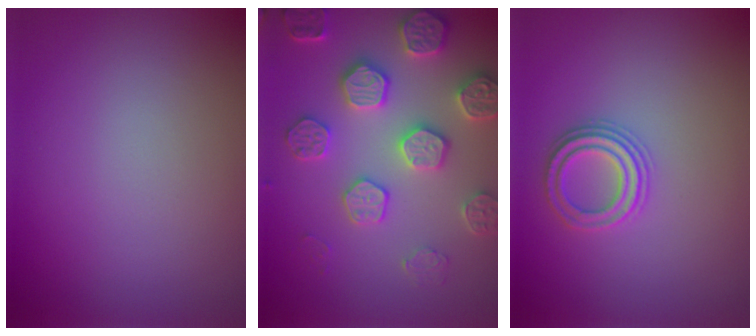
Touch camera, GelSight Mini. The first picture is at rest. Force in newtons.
{"total": 5.3, "press": 5.0, "slide": 1.8}
{"total": 2.3, "press": 2.3, "slide": 0.3}